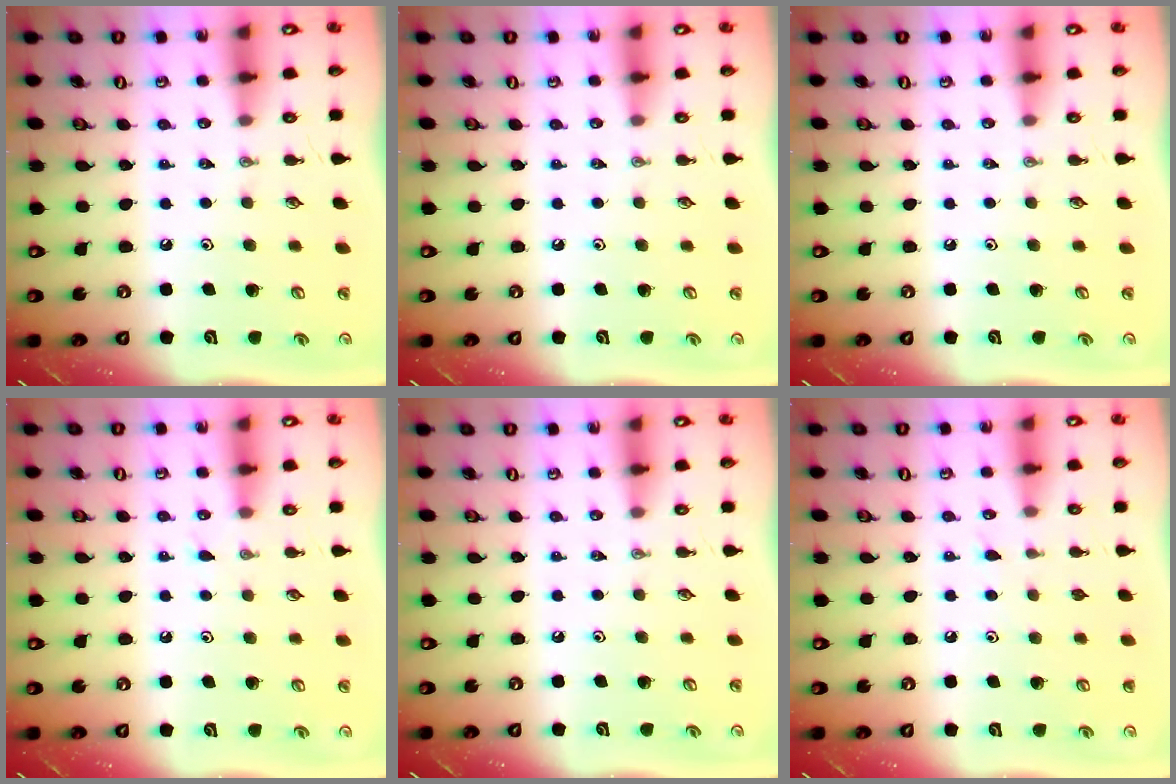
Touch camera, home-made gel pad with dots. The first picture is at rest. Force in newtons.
{"total": 0.0}
{"total": 0.0}
{"total": 3.3, "press": 3.2, "slide": 0.3}
{"total": 0.0}
{"total": 4.7, "press": 4.6, "slide": 0.6}